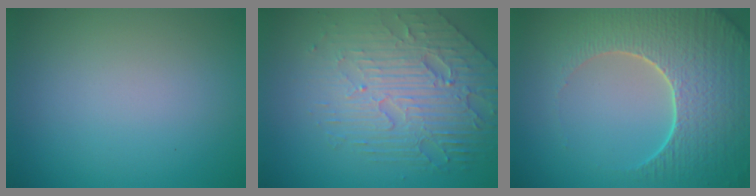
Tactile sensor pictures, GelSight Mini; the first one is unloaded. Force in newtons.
{"total": 6.8, "press": 4.9, "slide": 4.8}
{"total": 7.6, "press": 5.9, "slide": 4.8}